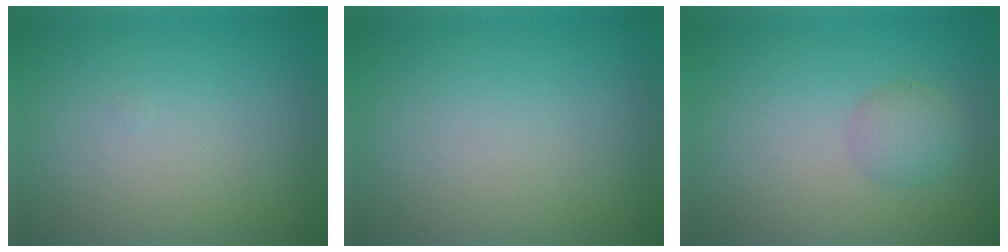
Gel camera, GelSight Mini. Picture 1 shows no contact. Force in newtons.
{"total": 0.0}
{"total": 2.0, "press": 2.0, "slide": 0.1}